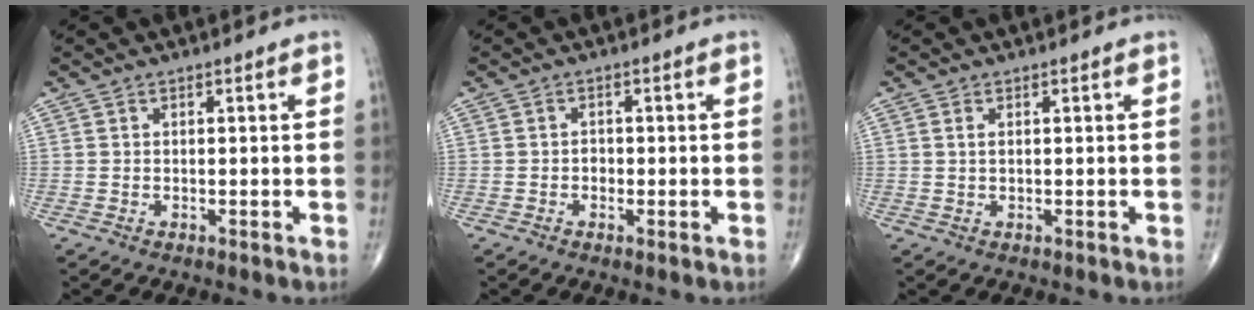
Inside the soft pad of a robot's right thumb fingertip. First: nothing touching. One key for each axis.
{"total": 3.2, "fx": -0.8, "fy": 2.5, "fz": 1.9, "tx": -0.010, "ty": 0.009, "tz": -0.020}
{"total": 1.0, "fx": 0.4, "fy": 0.4, "fz": 0.8, "tx": -0.018, "ty": 0.004, "tz": 0.009}